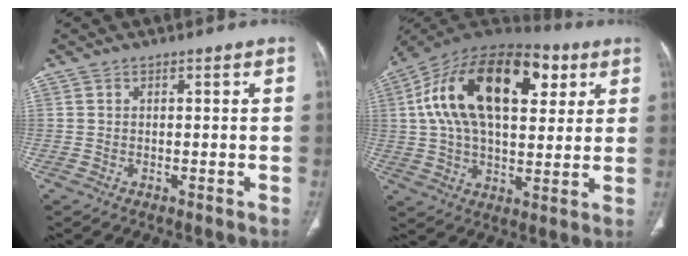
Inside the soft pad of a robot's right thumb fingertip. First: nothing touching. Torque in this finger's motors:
{"motor_torque": [-0.02, 1.30, 1.97, 0.50, 0.58]}